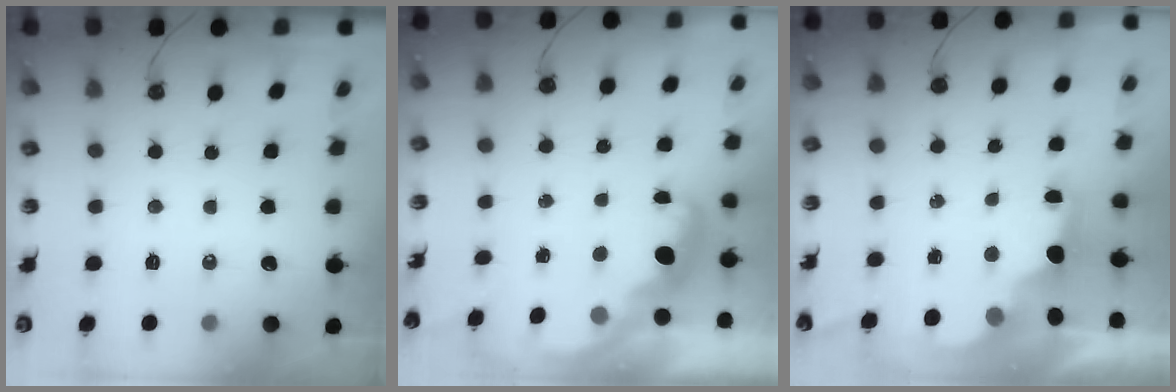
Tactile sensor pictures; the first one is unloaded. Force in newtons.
{"total": 2.6, "press": 2.5, "slide": 0.8}
{"total": 2.6, "press": 2.5, "slide": 0.8}